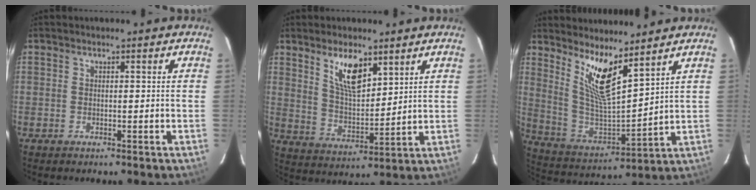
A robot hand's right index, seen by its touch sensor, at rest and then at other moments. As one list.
[{"total": 9.3, "force": [5.6, 3.6, 6.5], "torque": [-0.113, 0.000, 0.114]}, {"total": 11.7, "force": [8.2, 1.9, 8.1], "torque": [-0.153, -0.020, 0.167]}]